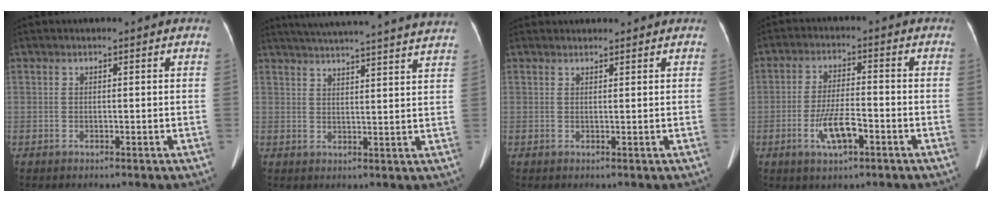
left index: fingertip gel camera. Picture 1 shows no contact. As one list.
[{"total": 25.3, "force": [23.6, -0.4, 9.2], "torque": [-0.141, -0.038, 0.294]}, {"total": 3.5, "force": [3.4, 0.6, 0.8], "torque": [-0.007, 0.016, 0.042]}, {"total": 6.4, "force": [-3.2, 1.4, 5.4], "torque": [-0.105, -0.009, -0.052]}]